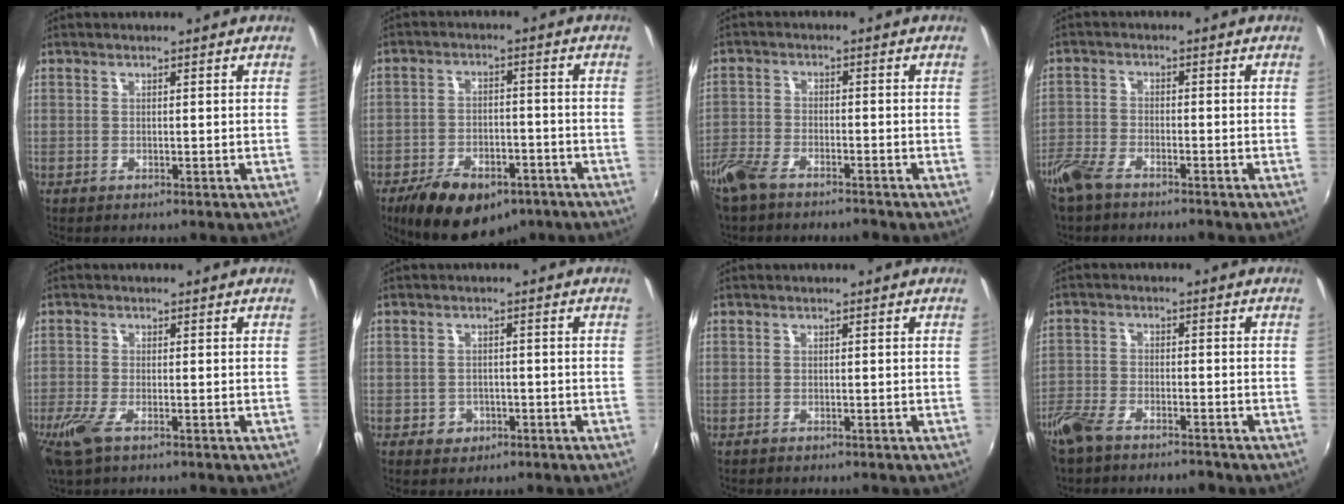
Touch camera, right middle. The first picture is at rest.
{"total": 15.1, "force": [-9.8, 7.6, 8.7], "torque": [-0.181, -0.015, -0.143]}
{"total": 6.8, "force": [-5.5, 2.5, 3.2], "torque": [-0.086, -0.012, -0.112]}
{"total": 6.2, "force": [-4.9, 2.1, 3.0], "torque": [-0.083, -0.009, -0.103]}
{"total": 5.2, "force": [-3.1, 1.6, 3.9], "torque": [-0.096, -0.017, -0.060]}
{"total": 3.2, "force": [-1.3, 2.8, 0.7], "torque": [-0.019, 0.004, -0.016]}
{"total": 0.0}
{"total": 7.6, "force": [-6.1, 2.9, 3.4], "torque": [-0.092, -0.014, -0.121]}